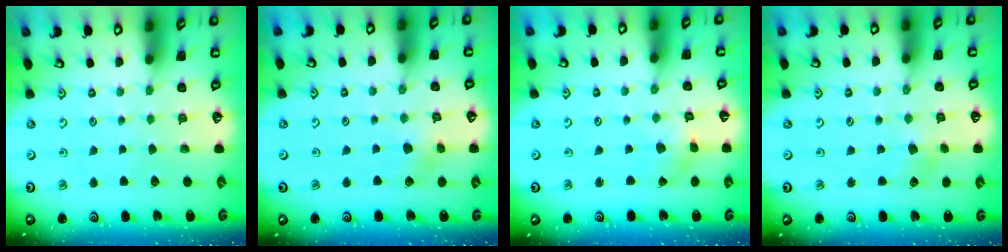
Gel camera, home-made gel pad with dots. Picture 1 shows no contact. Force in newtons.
{"total": 5.4, "press": 5.4, "slide": 0.5}
{"total": 1.6, "press": 1.6, "slide": 0.0}
{"total": 4.1, "press": 4.1, "slide": 0.5}